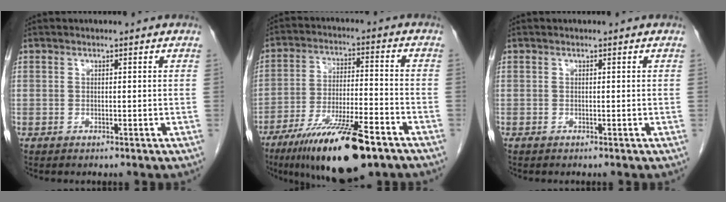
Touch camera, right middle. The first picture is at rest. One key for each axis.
{"total": 16.5, "fx": -10.8, "fy": 2.8, "fz": 12.1, "tx": -0.203, "ty": -0.028, "tz": -0.185}
{"total": 0.0}